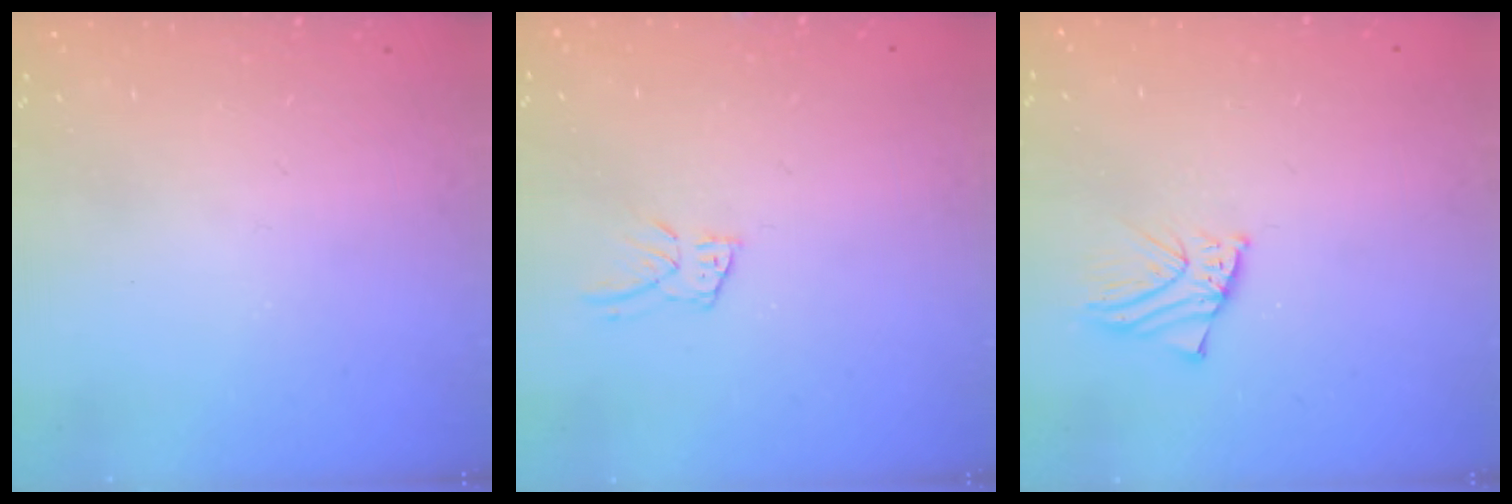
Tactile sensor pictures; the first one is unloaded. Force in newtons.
{"total": 6.7, "press": 6.7, "slide": 0.4}
{"total": 2.4, "press": 2.4, "slide": 0.2}